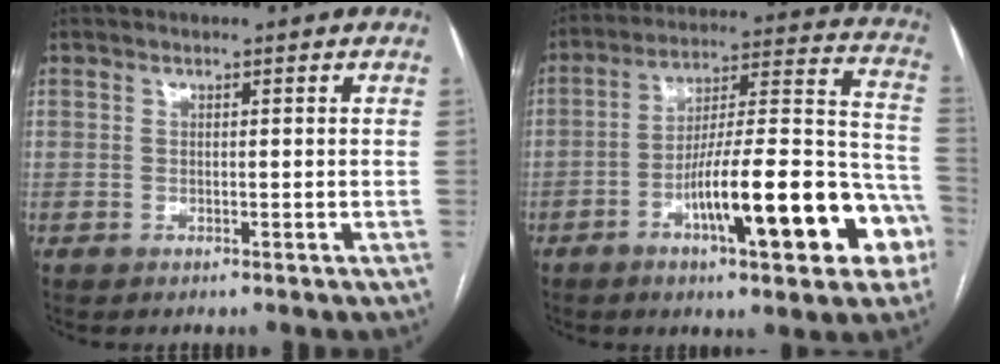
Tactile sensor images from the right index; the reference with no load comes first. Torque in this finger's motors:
{"motor_torque": [1.36, -0.78, 1.05, 0.21]}